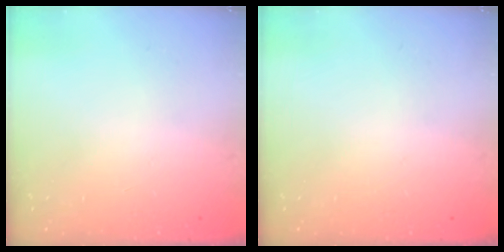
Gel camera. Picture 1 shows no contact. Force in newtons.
{"total": 0.0}